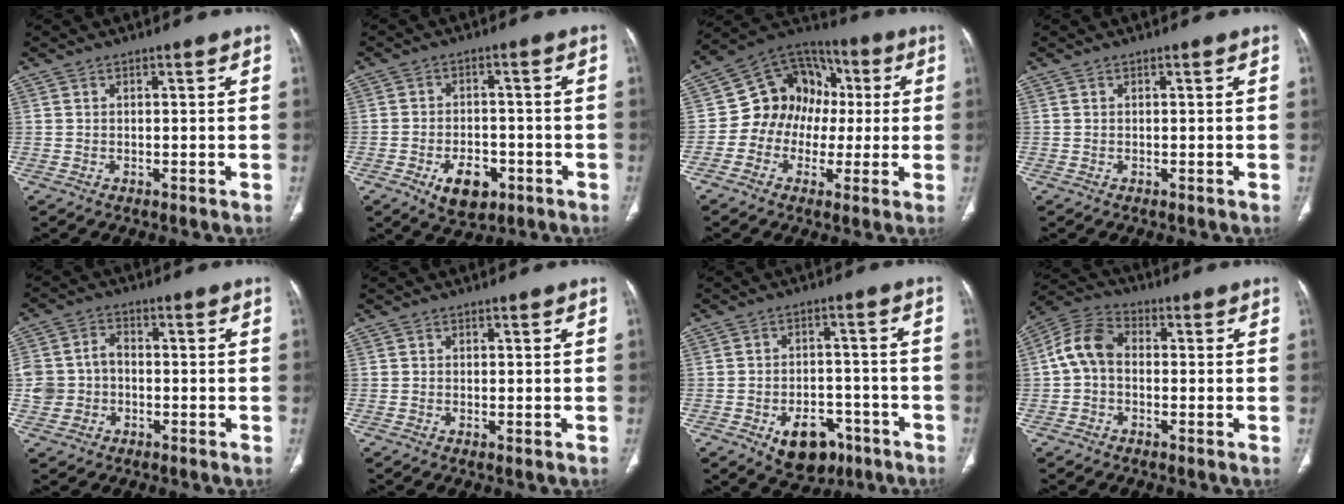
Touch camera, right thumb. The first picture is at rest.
{"total": 7.9, "force": [-3.6, 4.8, 5.1], "torque": [-0.064, 0.018, -0.050]}
{"total": 14.1, "force": [-0.2, 12.3, 6.9], "torque": [-0.066, 0.039, -0.013]}
{"total": 0.0}
{"total": 7.1, "force": [-1.2, 6.2, 3.3], "torque": [-0.054, 0.028, -0.023]}
{"total": 0.6, "force": [-0.1, 0.2, 0.5], "torque": [-0.014, -0.003, -0.002]}
{"total": 10.0, "force": [-5.1, 6.5, 5.6], "torque": [-0.052, 0.032, -0.064]}
{"total": 8.2, "force": [-0.2, 5.9, 5.8], "torque": [-0.105, 0.024, -0.017]}